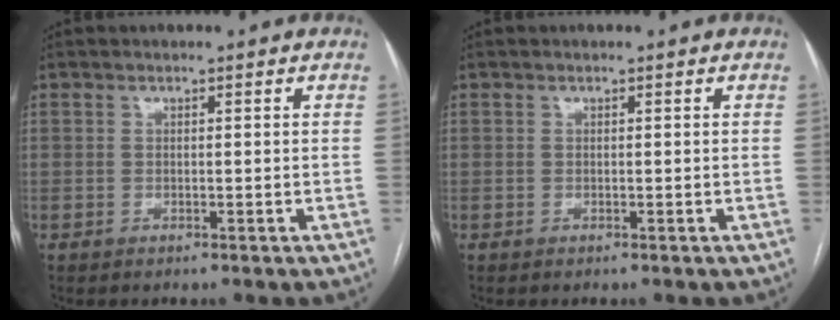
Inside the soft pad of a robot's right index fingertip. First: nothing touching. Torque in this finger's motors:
{"motor_torque": [0.00, 0.00, 0.00, 0.00]}